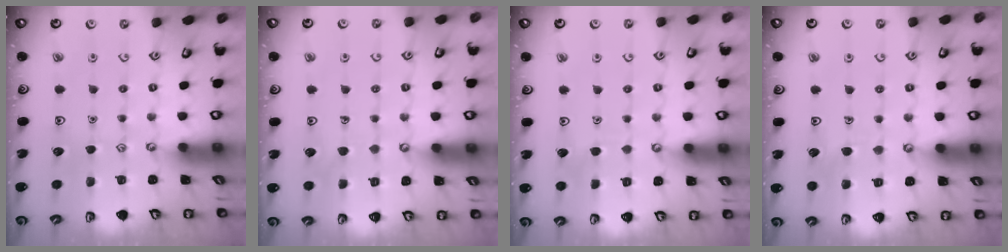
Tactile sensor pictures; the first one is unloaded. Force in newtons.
{"total": 4.9, "press": 4.8, "slide": 0.3}
{"total": 2.6, "press": 2.6, "slide": 0.1}
{"total": 4.4, "press": 4.4, "slide": 0.3}